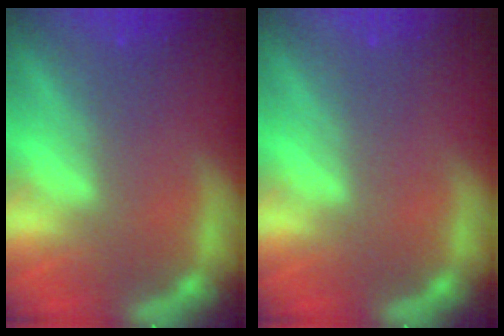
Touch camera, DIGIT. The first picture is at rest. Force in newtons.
{"total": 0.0}